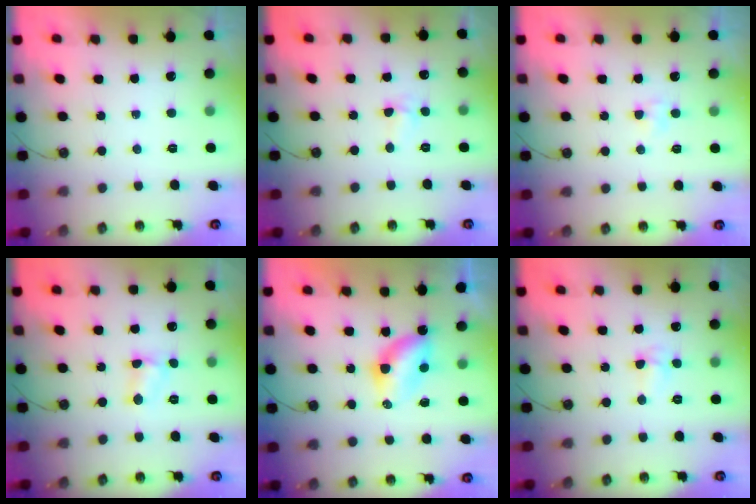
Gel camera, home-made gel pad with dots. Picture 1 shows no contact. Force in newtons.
{"total": 4.0, "press": 4.0, "slide": 0.6}
{"total": 2.4, "press": 2.3, "slide": 0.3}
{"total": 4.5, "press": 4.4, "slide": 0.6}
{"total": 6.3, "press": 6.2, "slide": 0.6}
{"total": 4.3, "press": 4.2, "slide": 0.6}